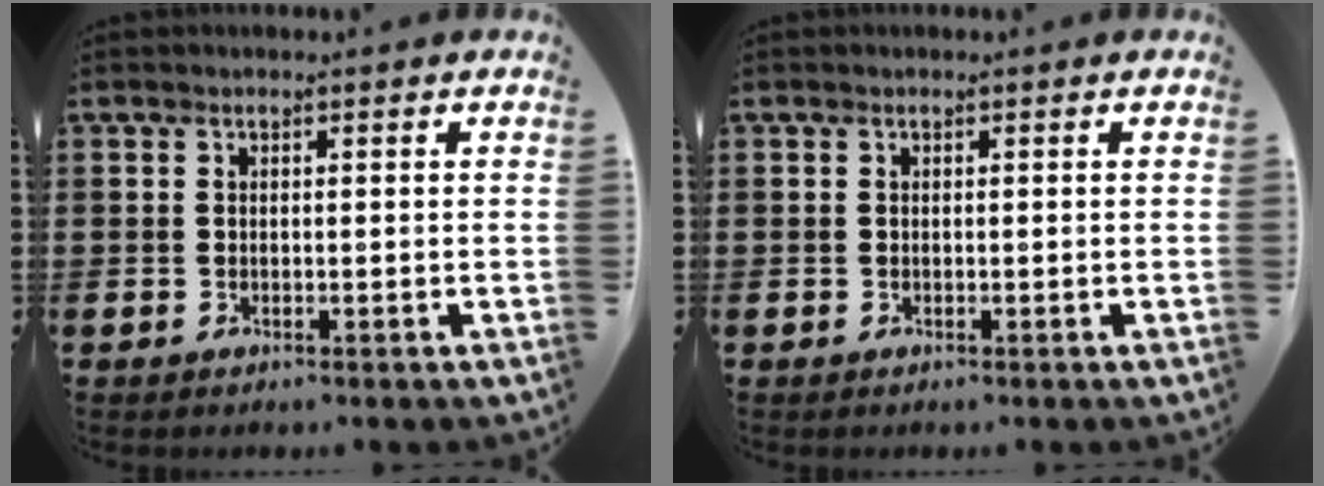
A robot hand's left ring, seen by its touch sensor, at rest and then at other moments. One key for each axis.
{"total": 0.0}